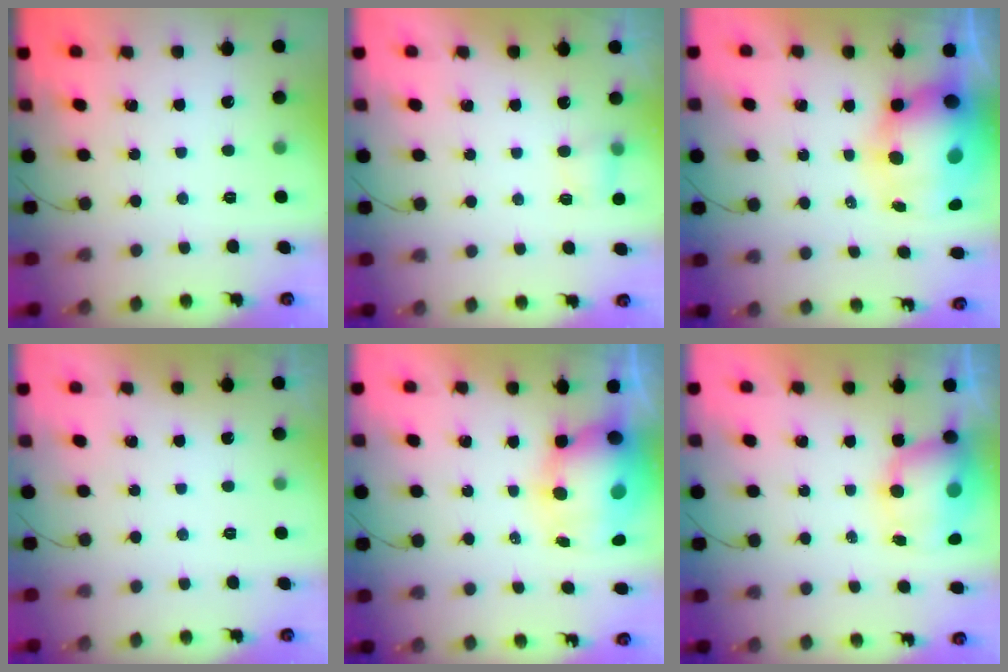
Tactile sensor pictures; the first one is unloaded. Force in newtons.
{"total": 4.0, "press": 3.8, "slide": 1.2}
{"total": 17.8, "press": 17.2, "slide": 4.5}
{"total": 0.0}
{"total": 14.9, "press": 12.7, "slide": 7.8}
{"total": 9.5, "press": 9.2, "slide": 2.6}